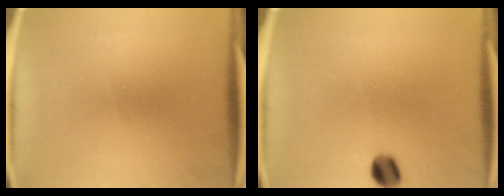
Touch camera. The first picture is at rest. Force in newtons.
{"total": 4.3}